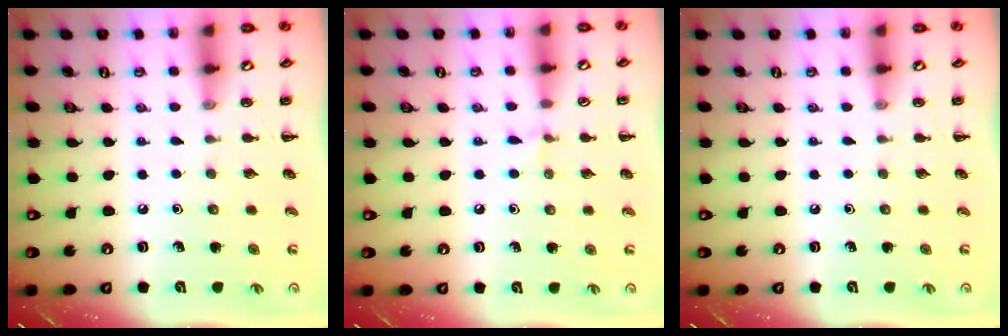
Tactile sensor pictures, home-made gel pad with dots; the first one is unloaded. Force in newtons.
{"total": 4.1, "press": 3.9, "slide": 1.4}
{"total": 0.0}